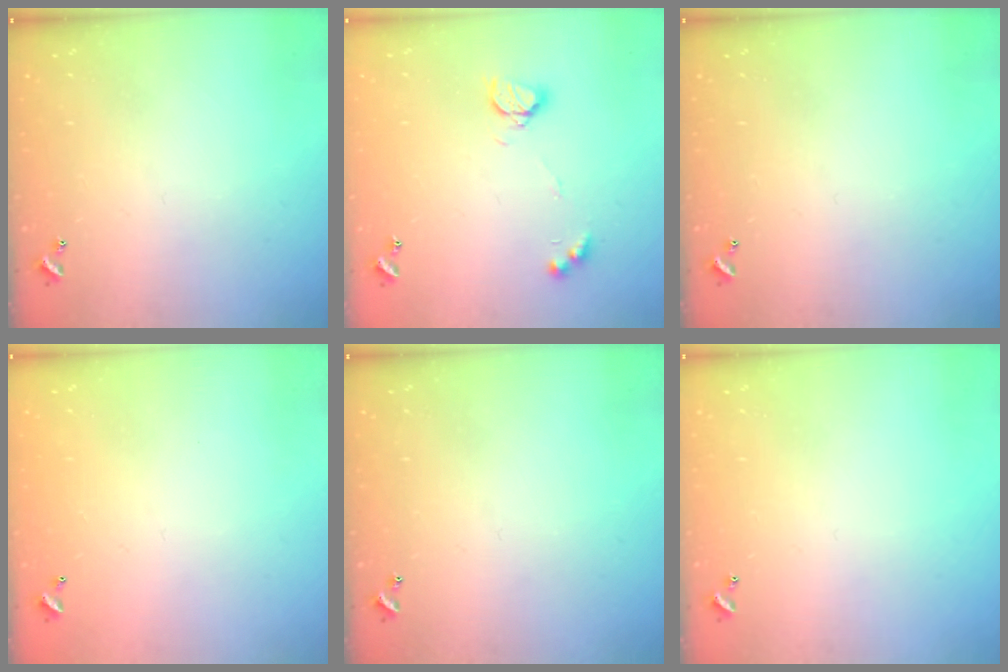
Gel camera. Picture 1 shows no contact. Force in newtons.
{"total": 6.2, "press": 6.2, "slide": 0.6}
{"total": 0.0}
{"total": 2.8, "press": 2.8, "slide": 0.1}
{"total": 0.0}
{"total": 0.0}